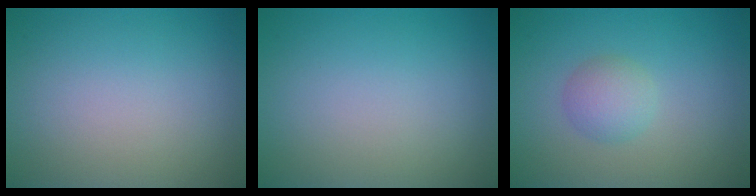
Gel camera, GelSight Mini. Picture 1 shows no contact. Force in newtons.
{"total": 0.0}
{"total": 2.3, "press": 2.3, "slide": 0.1}